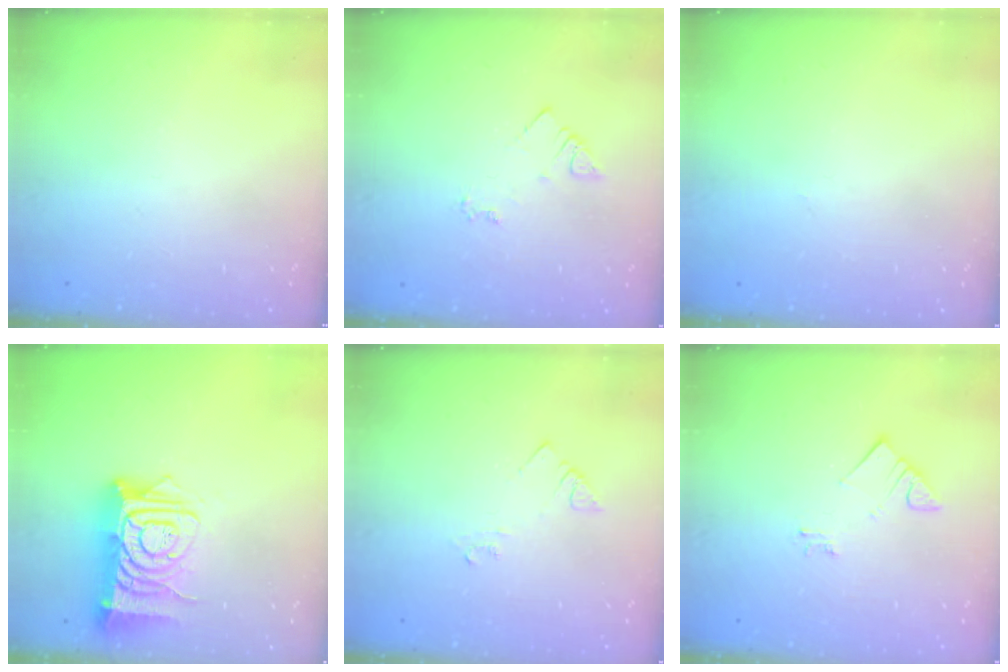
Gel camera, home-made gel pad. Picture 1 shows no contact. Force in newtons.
{"total": 4.2, "press": 4.1, "slide": 0.6}
{"total": 0.0}
{"total": 14.5, "press": 14.4, "slide": 1.6}
{"total": 4.1, "press": 4.1, "slide": 0.4}
{"total": 3.3, "press": 3.3, "slide": 0.1}